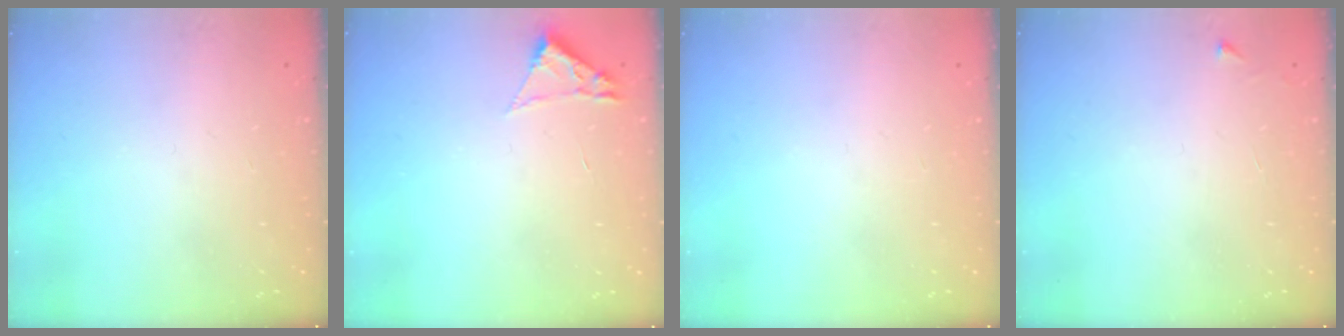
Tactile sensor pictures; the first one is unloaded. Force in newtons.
{"total": 1.8, "press": 1.8, "slide": 0.2}
{"total": 0.0}
{"total": 2.6, "press": 2.6, "slide": 0.3}